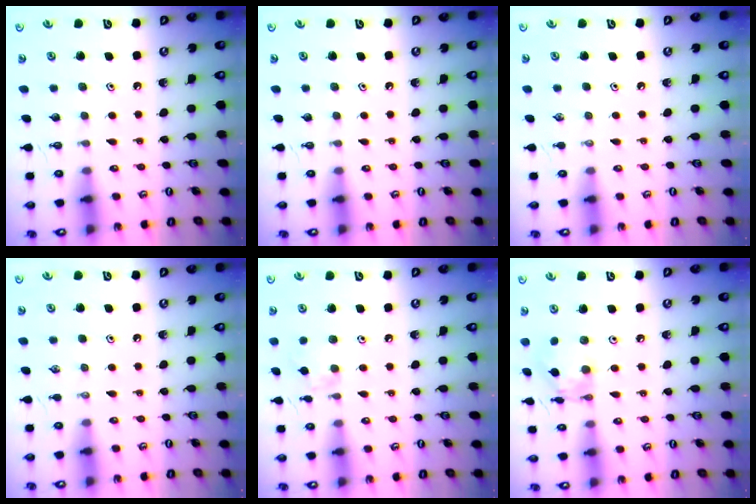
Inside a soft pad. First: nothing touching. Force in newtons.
{"total": 0.0}
{"total": 0.0}
{"total": 0.0}
{"total": 5.8, "press": 5.8, "slide": 0.7}
{"total": 6.8, "press": 6.8, "slide": 0.3}